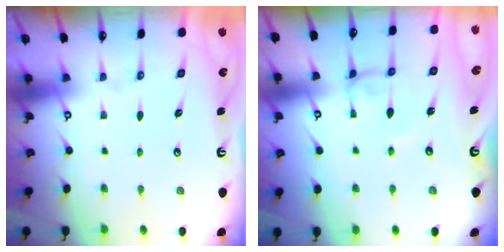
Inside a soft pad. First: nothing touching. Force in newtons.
{"total": 0.0}